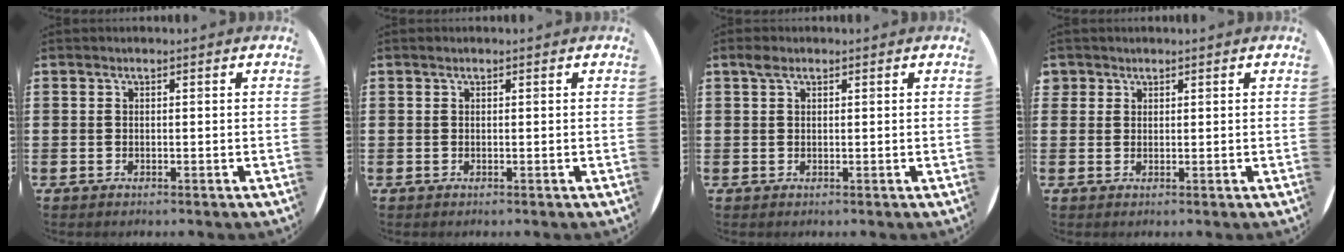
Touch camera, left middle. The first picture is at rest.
{"total": 0.0}
{"total": 1.3, "force": [0.8, 0.7, 0.6], "torque": [-0.007, 0.002, 0.013]}
{"total": 1.3, "force": [1.1, 0.8, 0.0], "torque": [-0.003, 0.003, 0.022]}